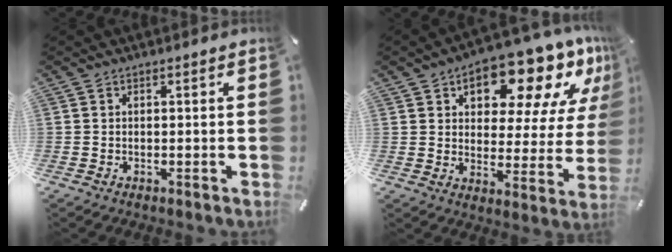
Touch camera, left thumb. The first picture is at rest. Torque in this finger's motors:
{"motor_torque": [2.50, 2.51, 1.49, -1.28, 0.27]}